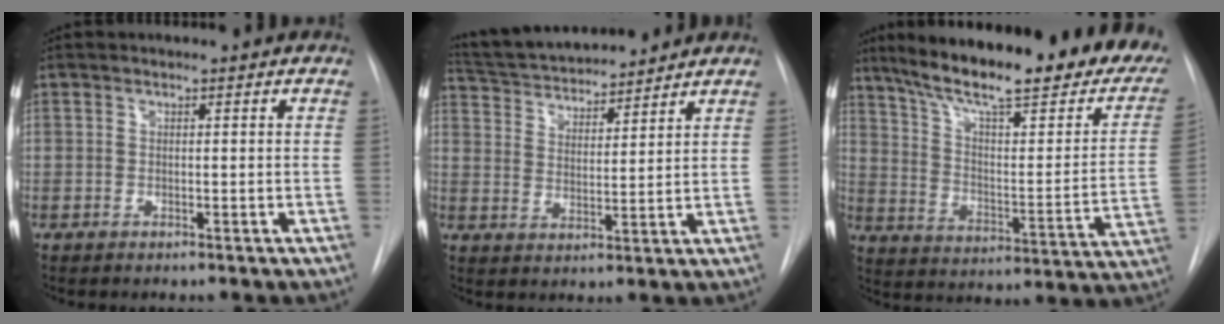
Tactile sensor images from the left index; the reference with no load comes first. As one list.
[{"total": 14.1, "force": [13.1, 2.2, 4.6], "torque": [-0.084, 0.025, 0.222]}, {"total": 30.2, "force": [23.2, 5.5, 18.5], "torque": [-0.274, -0.029, 0.312]}]